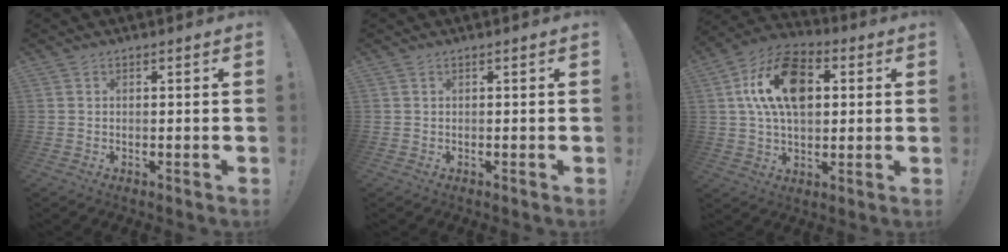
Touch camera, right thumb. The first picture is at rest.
{"total": 0.0}
{"total": 18.3, "force": [4.1, 11.5, 13.6], "torque": [-0.226, 0.010, 0.075]}